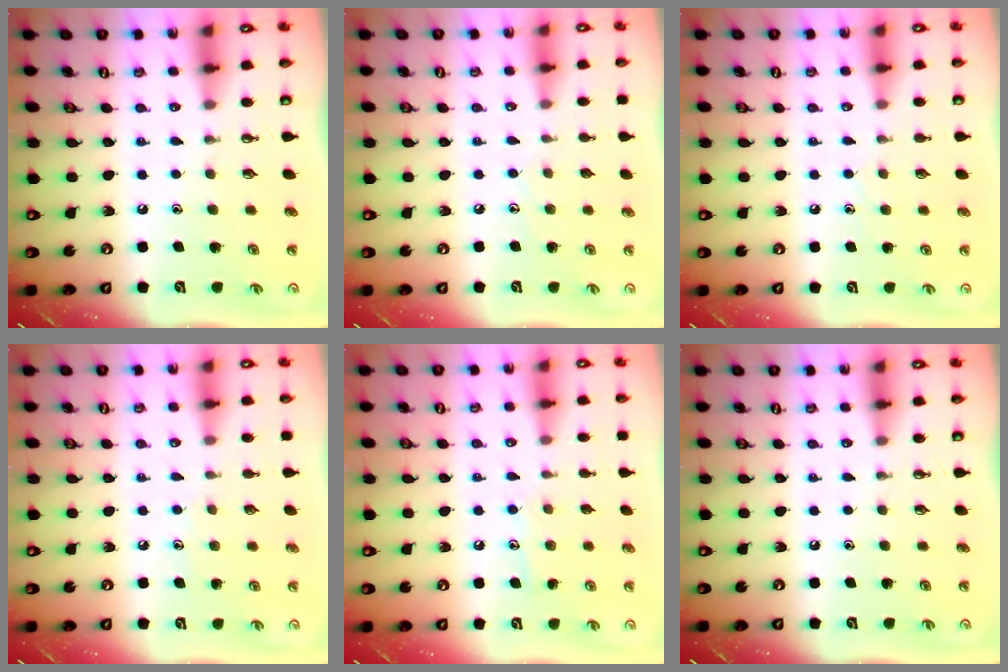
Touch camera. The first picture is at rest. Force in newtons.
{"total": 4.4, "press": 4.4, "slide": 0.5}
{"total": 5.3, "press": 5.3, "slide": 0.7}
{"total": 3.8, "press": 3.8, "slide": 0.4}
{"total": 7.0, "press": 7.0, "slide": 0.4}
{"total": 0.0}